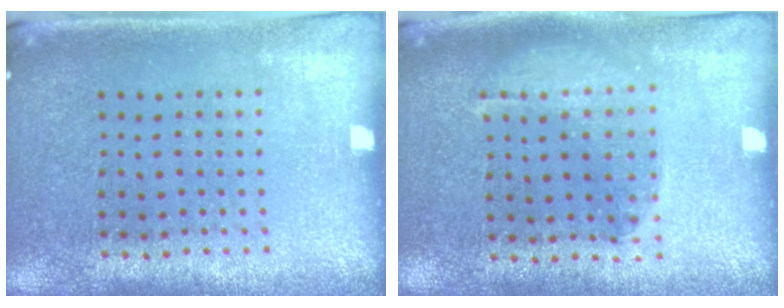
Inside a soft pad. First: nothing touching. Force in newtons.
{"total": 1.1, "press": 1.1, "slide": 0.2}